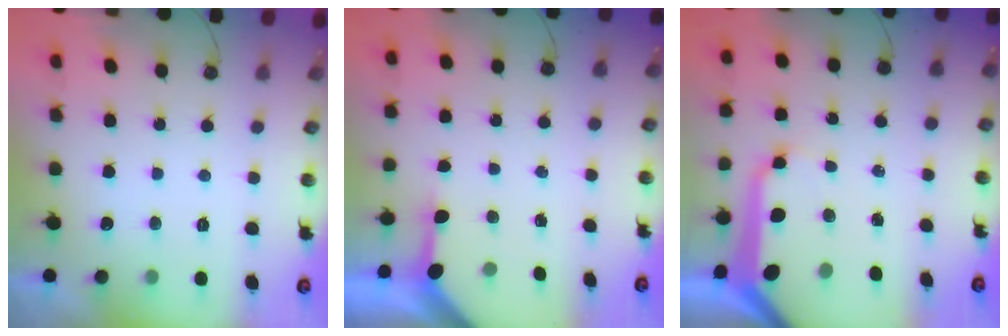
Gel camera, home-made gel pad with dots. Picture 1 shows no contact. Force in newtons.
{"total": 3.5, "press": 3.5, "slide": 0.4}
{"total": 17.1, "press": 17.0, "slide": 1.7}